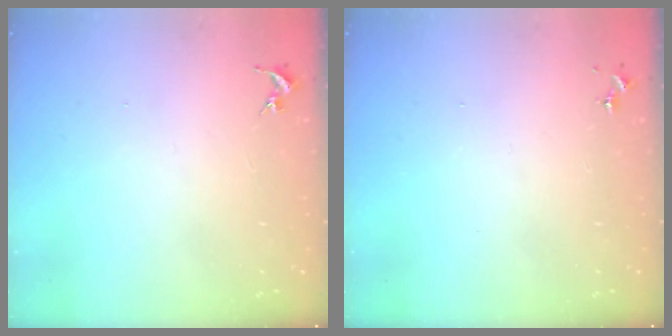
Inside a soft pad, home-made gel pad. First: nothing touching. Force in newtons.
{"total": 0.0}